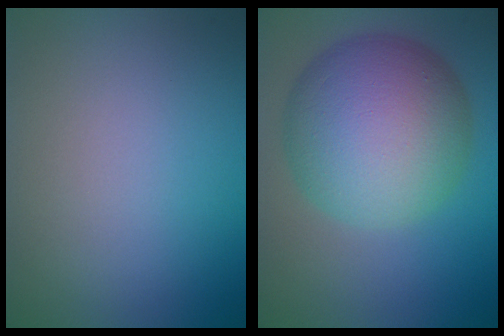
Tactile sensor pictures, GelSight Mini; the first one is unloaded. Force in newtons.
{"total": 11.5, "press": 11.5, "slide": 0.2}